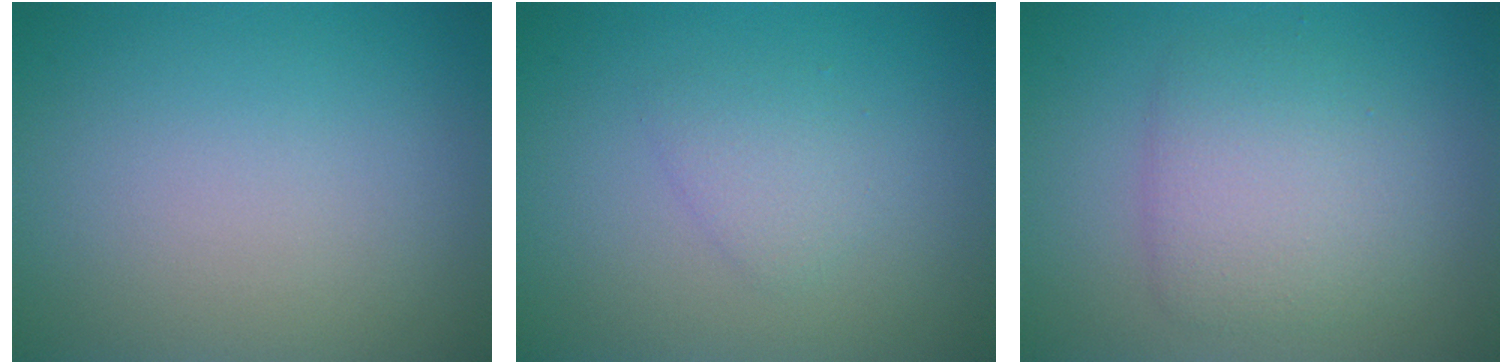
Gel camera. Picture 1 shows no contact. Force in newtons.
{"total": 1.6, "press": 1.6, "slide": 0.1}
{"total": 4.0, "press": 4.0, "slide": 0.0}